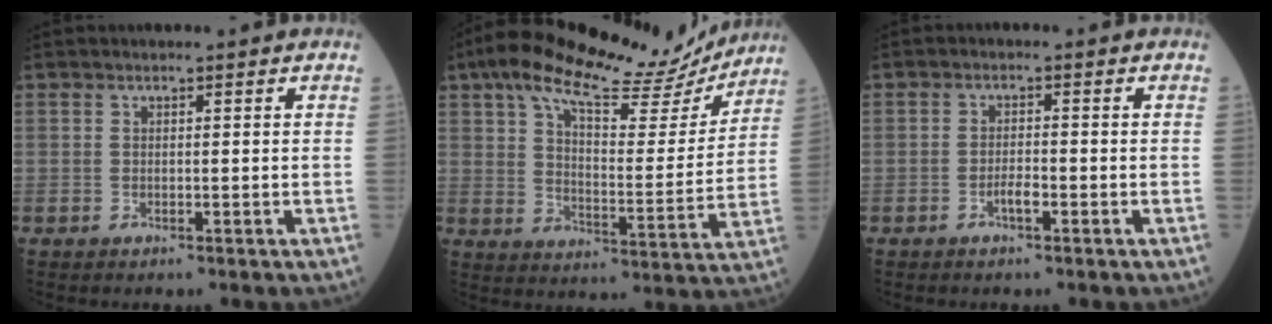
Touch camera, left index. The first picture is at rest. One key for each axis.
{"total": 21.3, "fx": 17.5, "fy": 5.5, "fz": 10.9, "tx": -0.174, "ty": 0.024, "tz": 0.250}
{"total": 1.9, "fx": -1.1, "fy": 0.5, "fz": 1.5, "tx": -0.025, "ty": 0.004, "tz": -0.022}